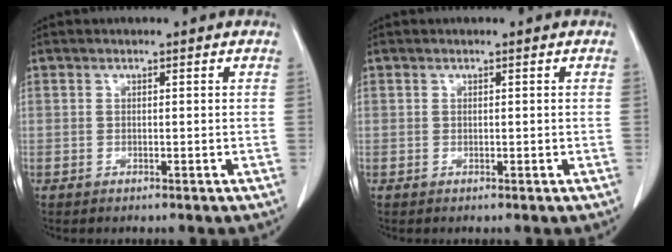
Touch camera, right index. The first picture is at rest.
{"total": 0.0}